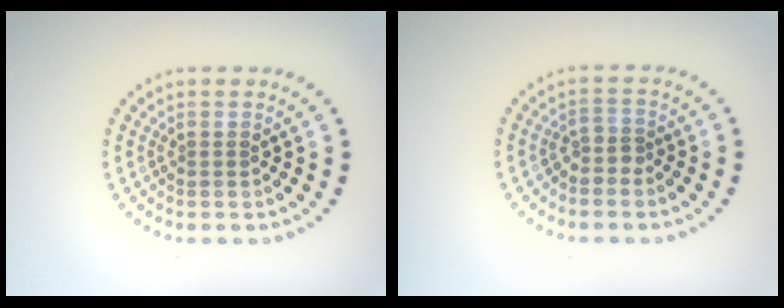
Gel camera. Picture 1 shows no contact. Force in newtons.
{"total": 1.5, "press": 1.2, "slide": 0.9}